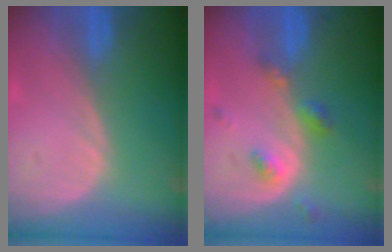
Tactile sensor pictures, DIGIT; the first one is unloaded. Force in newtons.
{"total": 4.6, "press": 4.1, "slide": 2.1}